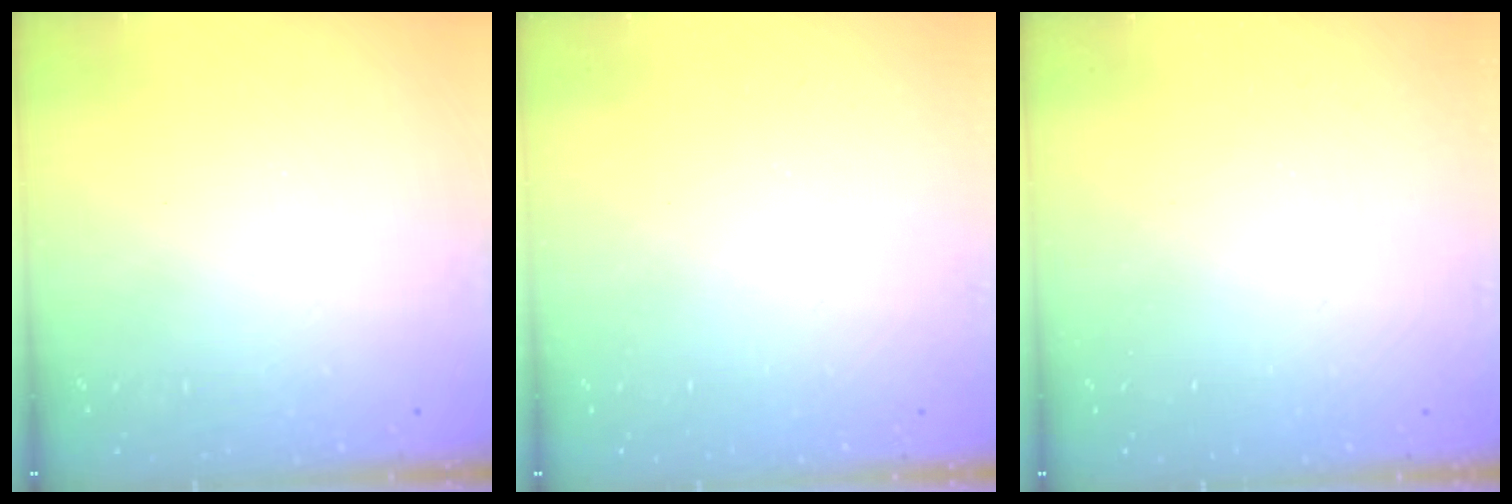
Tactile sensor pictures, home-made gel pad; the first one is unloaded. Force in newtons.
{"total": 0.0}
{"total": 0.0}